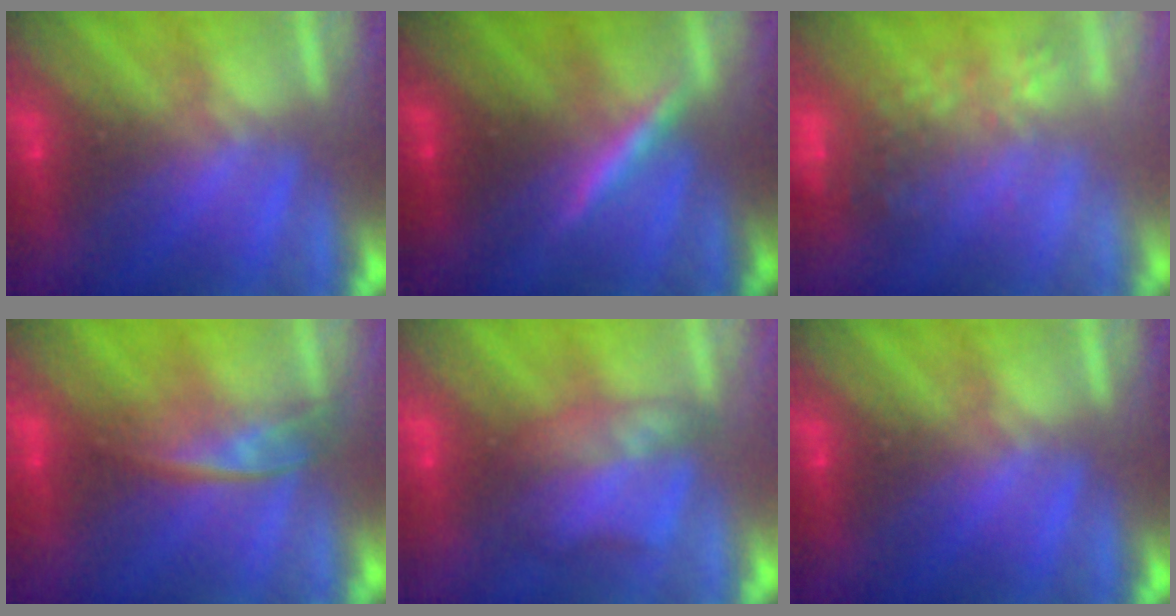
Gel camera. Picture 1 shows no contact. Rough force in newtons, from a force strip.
{"total": 3.4}
{"total": 5.8}
{"total": 2.2}
{"total": 2.3}
{"total": 0.0}